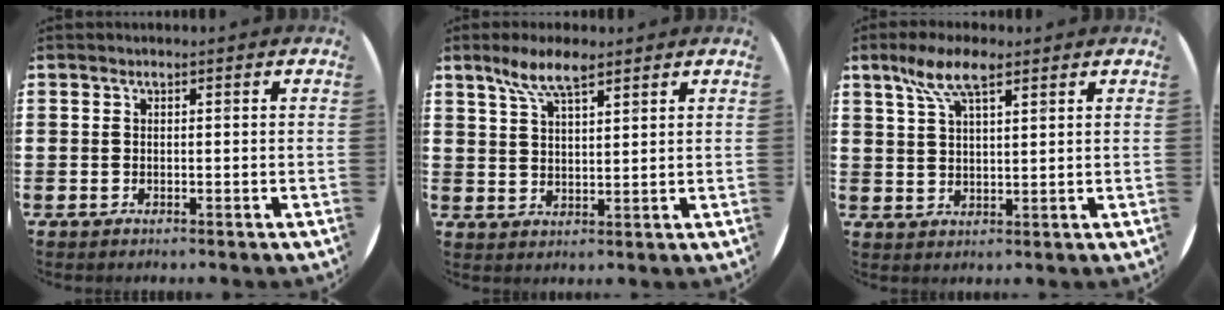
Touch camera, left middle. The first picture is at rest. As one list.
[{"total": 6.3, "force": [4.6, 1.7, 3.9], "torque": [-0.079, -0.005, 0.080]}, {"total": 7.2, "force": [4.6, 2.3, 5.0], "torque": [-0.109, 0.006, 0.081]}]